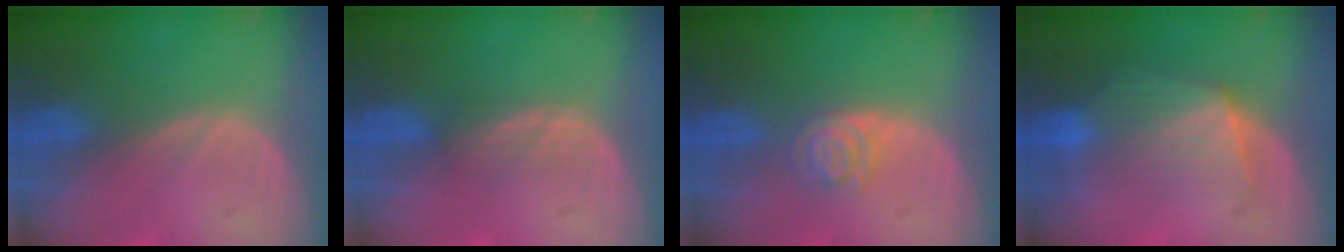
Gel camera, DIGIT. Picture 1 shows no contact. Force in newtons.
{"total": 2.2, "press": 2.2, "slide": 0.4}
{"total": 3.9, "press": 3.5, "slide": 1.7}
{"total": 7.3, "press": 6.9, "slide": 2.6}